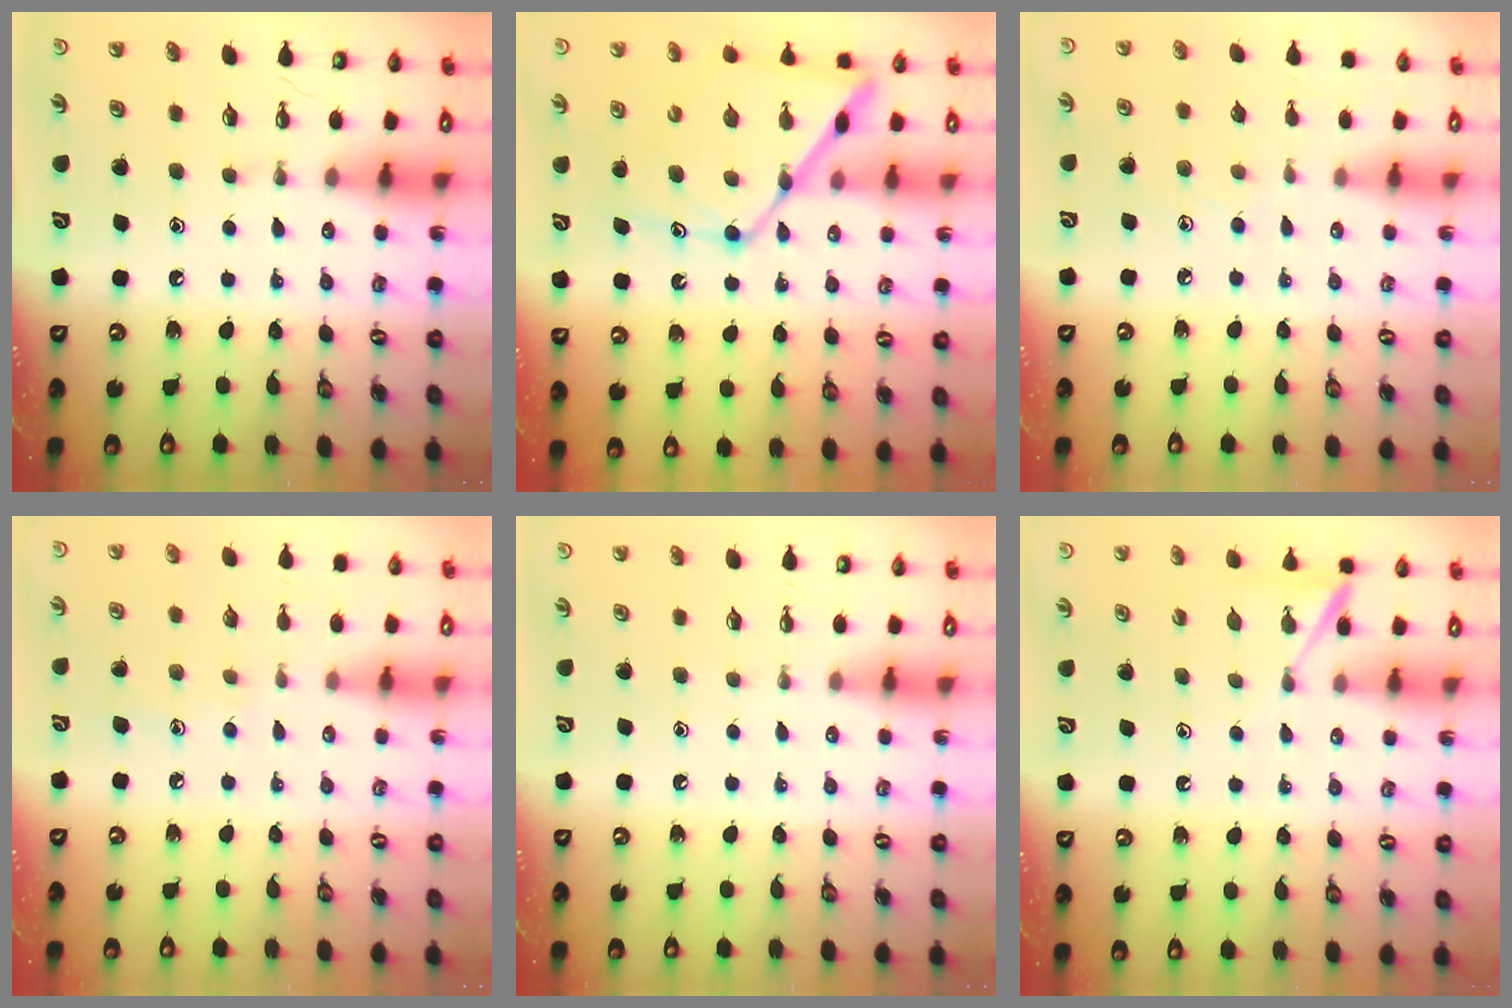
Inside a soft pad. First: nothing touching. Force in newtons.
{"total": 14.9, "press": 14.8, "slide": 1.2}
{"total": 4.8, "press": 4.7, "slide": 0.6}
{"total": 4.7, "press": 4.7, "slide": 0.4}
{"total": 0.0}
{"total": 5.8, "press": 5.8, "slide": 0.5}